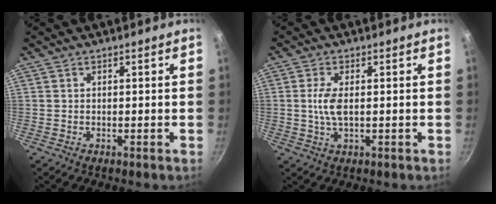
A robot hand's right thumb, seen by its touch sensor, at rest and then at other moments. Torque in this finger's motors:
{"motor_torque": [0.50, 0.28, 0.71, -0.47, 0.22]}